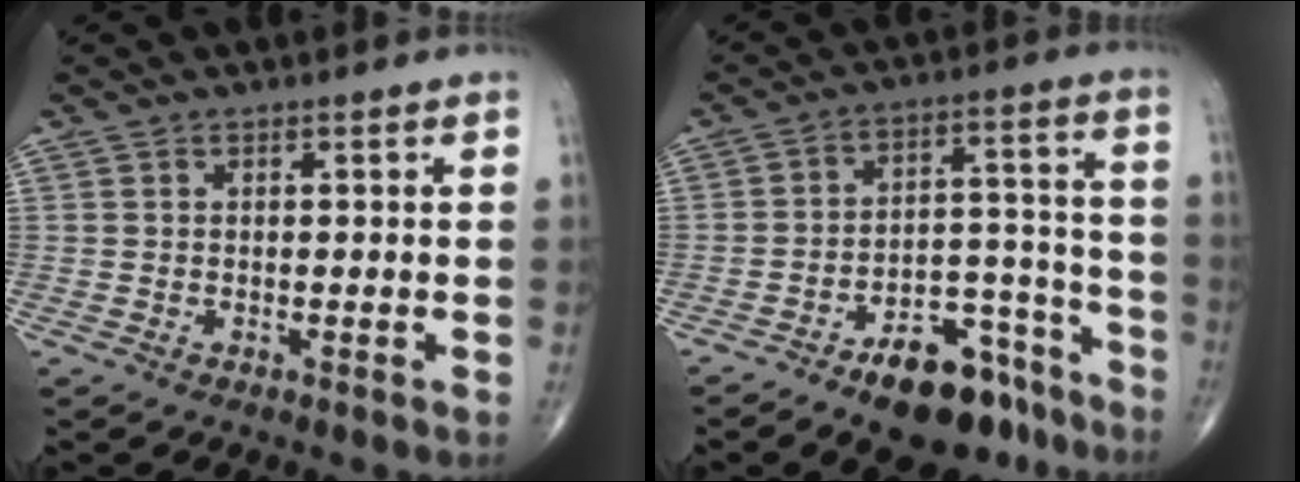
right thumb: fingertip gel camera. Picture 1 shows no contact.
{"total": 14.8, "force": [-10.6, 6.9, 7.8], "torque": [-0.077, 0.095, -0.161]}